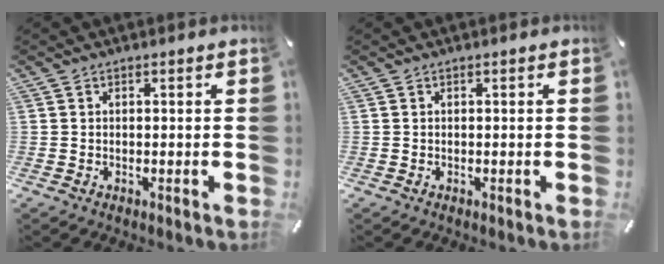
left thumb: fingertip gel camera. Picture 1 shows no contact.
{"total": 0.0}